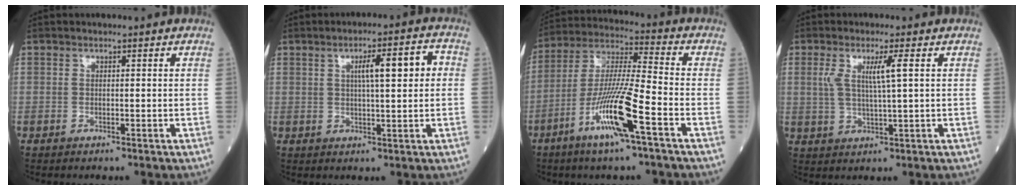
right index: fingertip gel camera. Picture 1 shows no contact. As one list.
[{"total": 6.8, "force": [1.3, 1.0, 6.6], "torque": [-0.103, 0.020, 0.019]}, {"total": 13.3, "force": [-6.1, 0.0, 11.8], "torque": [-0.240, -0.011, -0.117]}, {"total": 4.7, "force": [1.4, -0.2, 4.5], "torque": [-0.090, 0.001, 0.031]}]